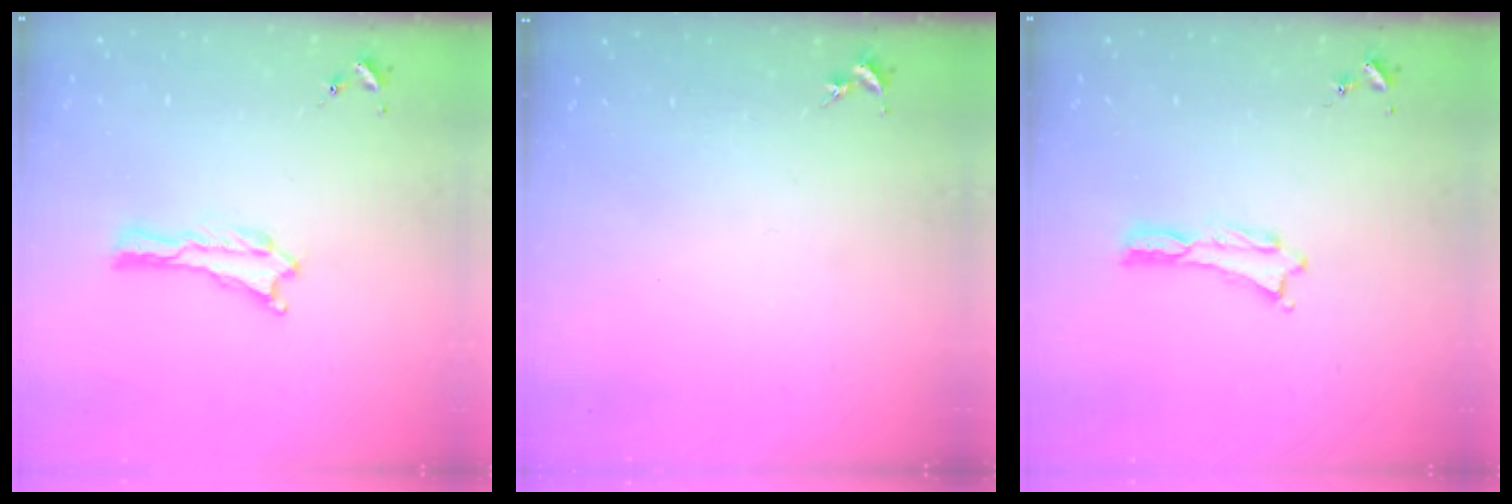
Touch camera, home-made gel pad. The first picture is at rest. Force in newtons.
{"total": 0.0}
{"total": 0.0}